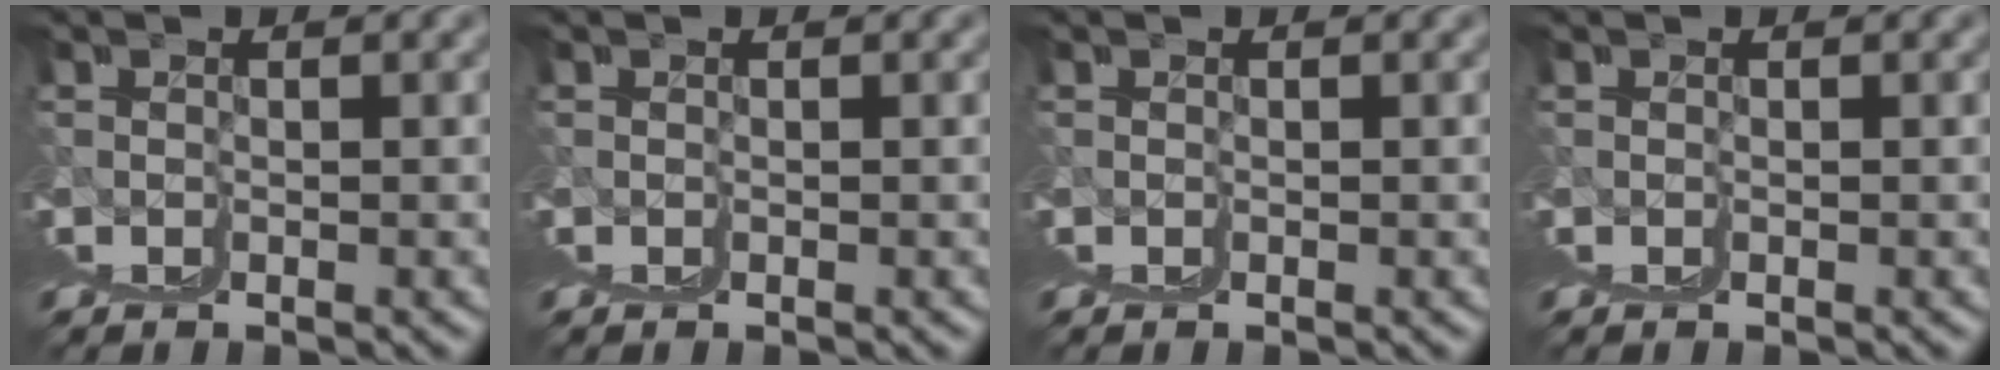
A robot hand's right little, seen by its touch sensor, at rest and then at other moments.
{"total": 0.0}
{"total": 0.0}
{"total": 0.0}